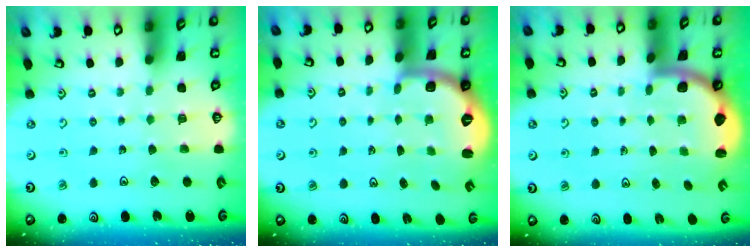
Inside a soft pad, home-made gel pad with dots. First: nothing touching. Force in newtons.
{"total": 2.5, "press": 2.0, "slide": 1.5}
{"total": 2.0, "press": 2.0, "slide": 0.3}